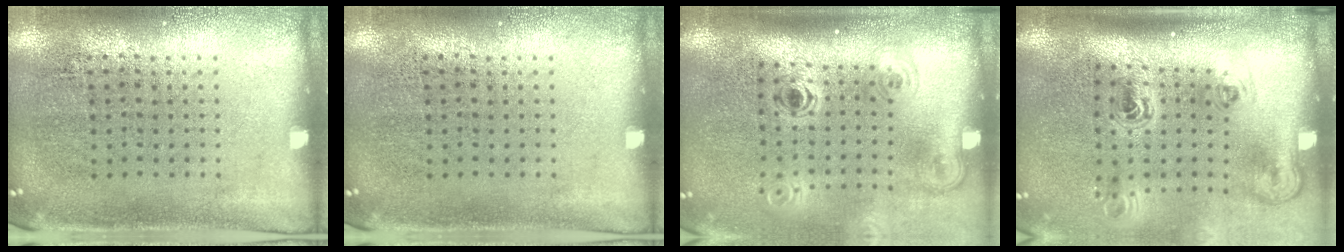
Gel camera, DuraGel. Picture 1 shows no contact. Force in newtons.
{"total": 0.0}
{"total": 2.0, "press": 1.4, "slide": 1.5}
{"total": 2.3, "press": 1.5, "slide": 1.8}